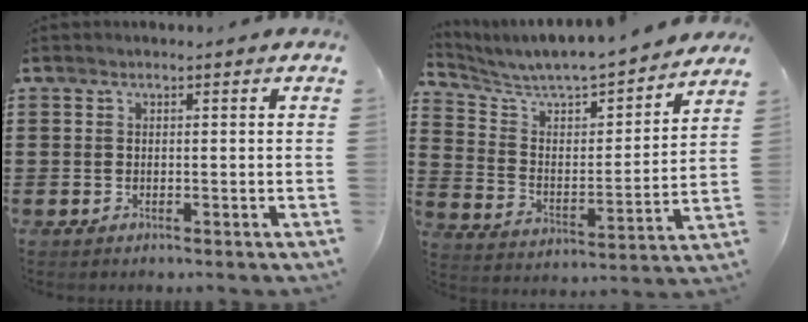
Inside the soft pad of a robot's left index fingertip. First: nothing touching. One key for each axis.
{"total": 5.6, "fx": 5.4, "fy": 0.8, "fz": 1.1, "tx": -0.055, "ty": -0.053, "tz": 0.085}